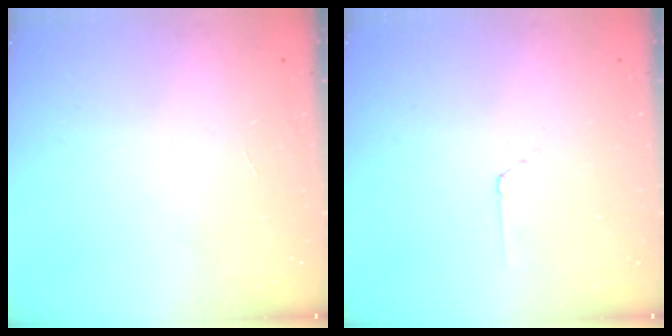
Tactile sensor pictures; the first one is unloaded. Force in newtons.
{"total": 1.5, "press": 1.4, "slide": 0.2}